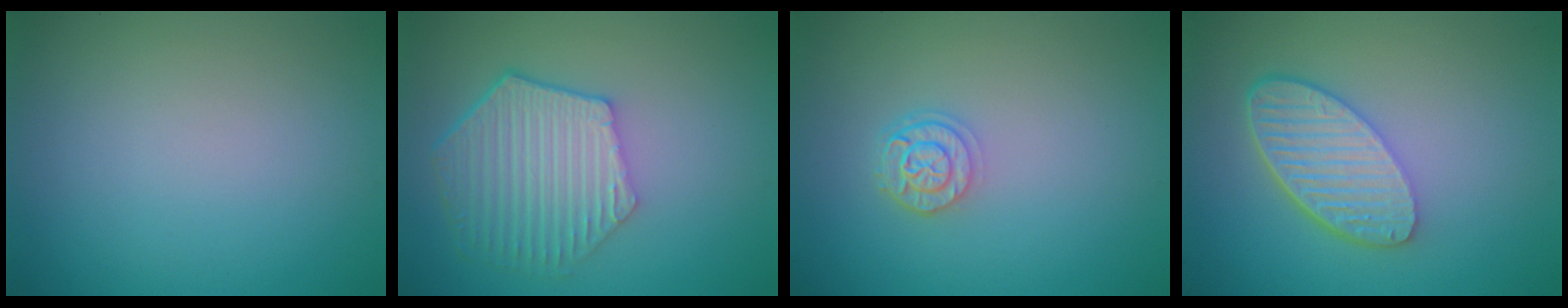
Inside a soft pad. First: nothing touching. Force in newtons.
{"total": 6.6, "press": 5.1, "slide": 4.2}
{"total": 2.4, "press": 2.0, "slide": 1.3}
{"total": 5.6, "press": 4.2, "slide": 3.8}